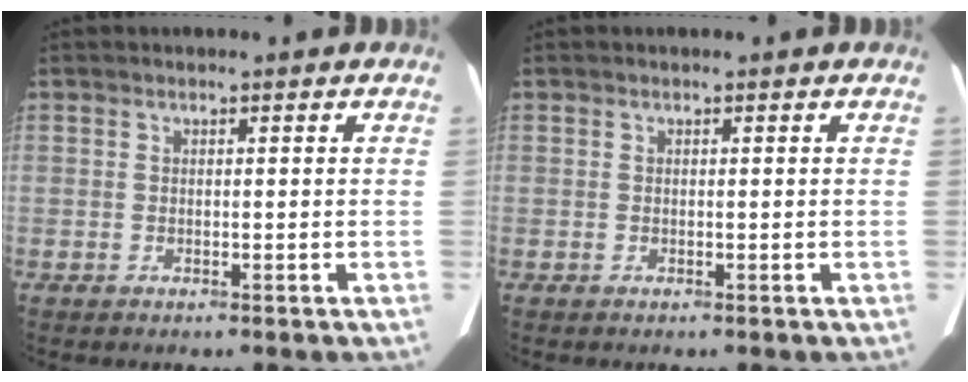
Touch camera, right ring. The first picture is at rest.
{"total": 0.0}